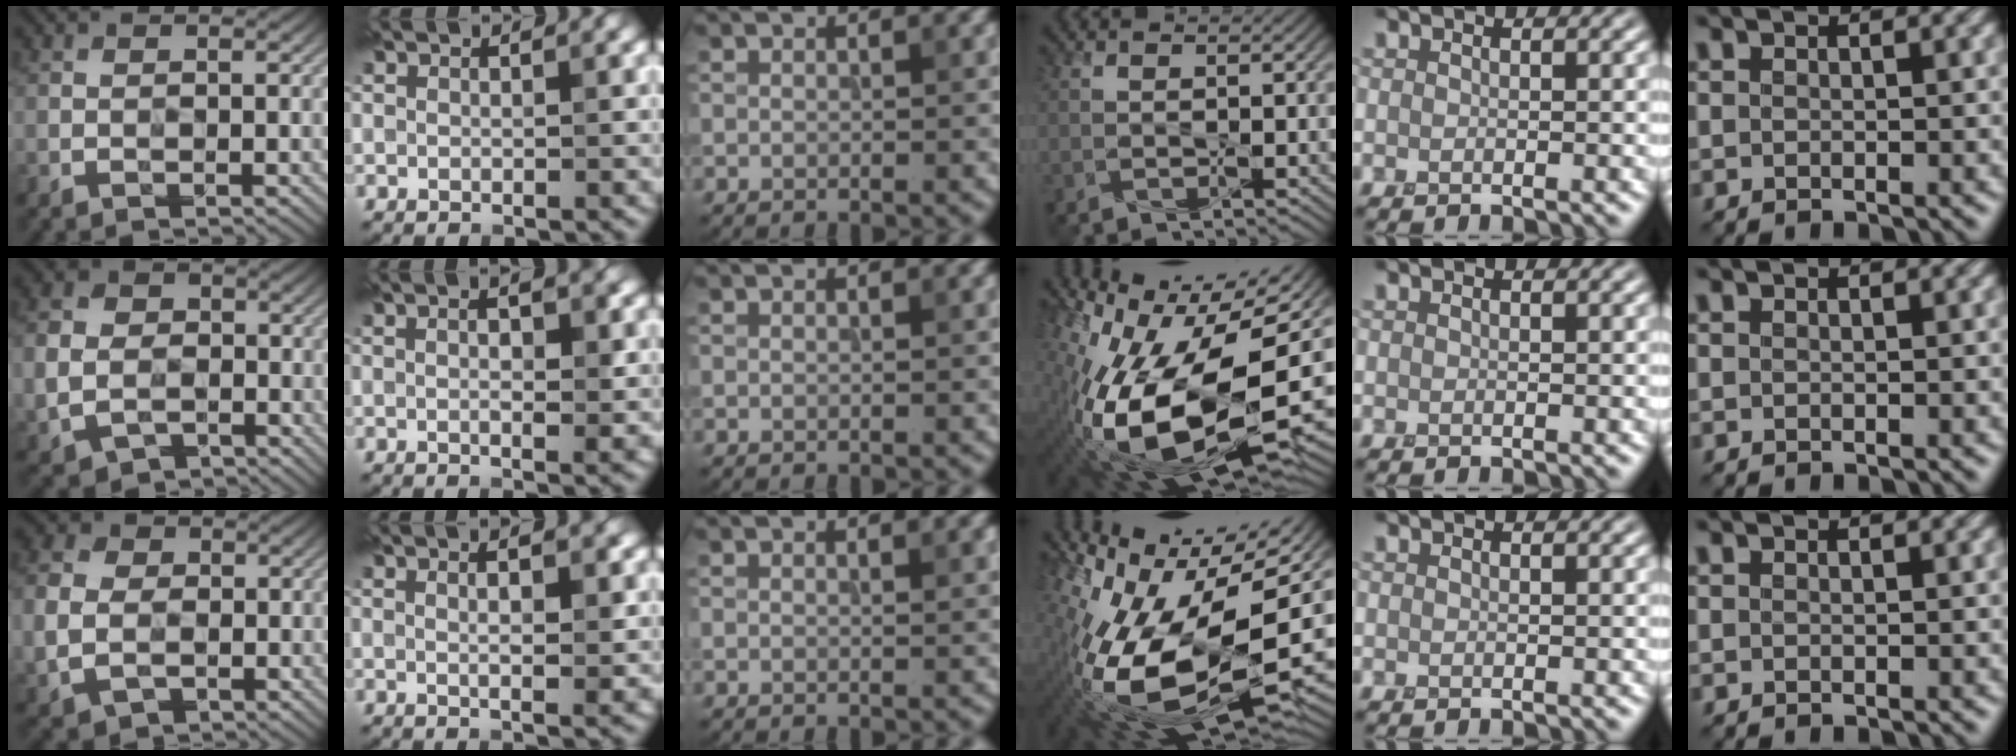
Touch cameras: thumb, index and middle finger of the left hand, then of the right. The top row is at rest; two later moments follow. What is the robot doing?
{"motion": "wipe", "object": "whiteboard"}